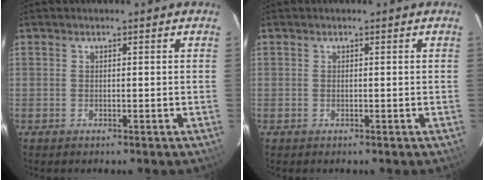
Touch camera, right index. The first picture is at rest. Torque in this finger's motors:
{"motor_torque": [0.09, 0.12, 0.03, 0.01]}